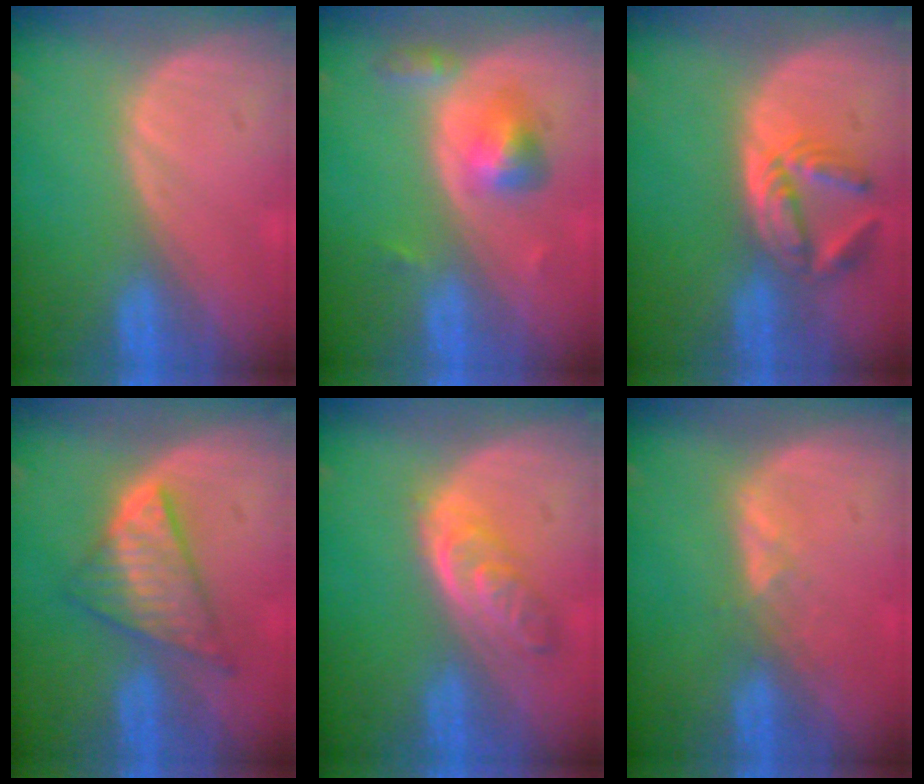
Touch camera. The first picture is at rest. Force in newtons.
{"total": 4.4, "press": 4.4, "slide": 0.2}
{"total": 5.6, "press": 5.3, "slide": 1.7}
{"total": 6.5, "press": 6.5, "slide": 0.2}
{"total": 4.7, "press": 4.7, "slide": 0.7}
{"total": 1.6, "press": 1.6, "slide": 0.3}